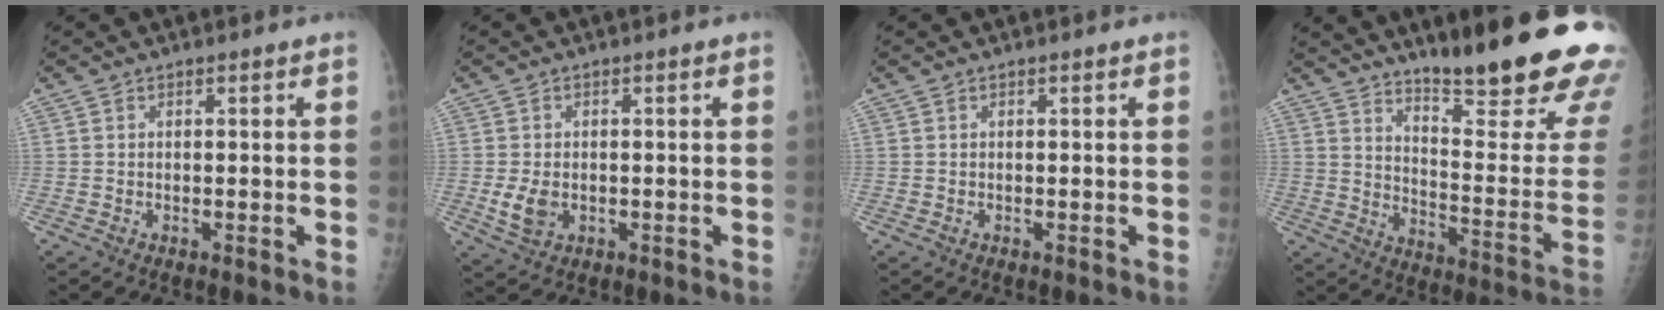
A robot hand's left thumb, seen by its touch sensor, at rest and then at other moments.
{"total": 4.4, "force": [-0.8, 3.1, 3.0], "torque": [-0.054, -0.004, -0.008]}
{"total": 0.0}
{"total": 27.5, "force": [19.4, 4.9, 18.8], "torque": [-0.221, -0.129, 0.271]}